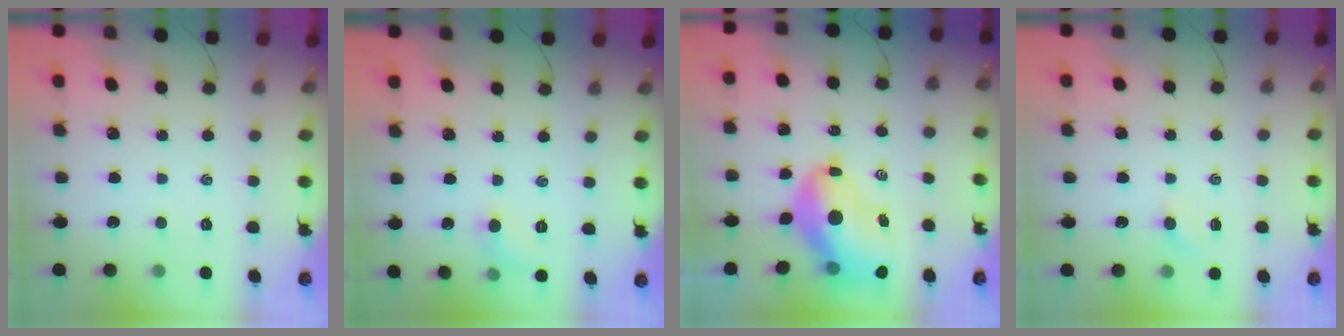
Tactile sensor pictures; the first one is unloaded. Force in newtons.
{"total": 5.0, "press": 4.8, "slide": 1.6}
{"total": 11.0, "press": 10.5, "slide": 3.2}
{"total": 3.1, "press": 3.0, "slide": 0.9}